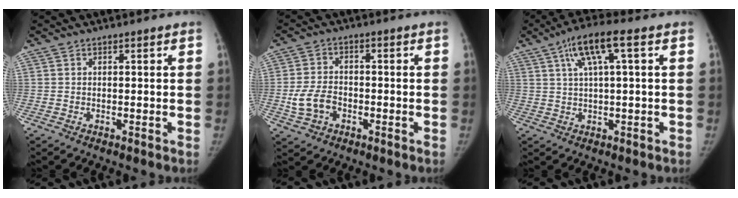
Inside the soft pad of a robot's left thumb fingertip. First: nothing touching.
{"total": 6.5, "force": [-2.0, 4.7, 4.0], "torque": [-0.075, 0.015, -0.036]}
{"total": 8.9, "force": [3.4, 1.8, 8.0], "torque": [-0.161, 0.017, 0.059]}